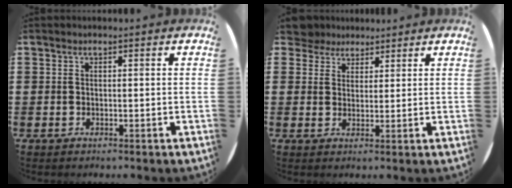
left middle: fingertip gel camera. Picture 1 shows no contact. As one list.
[{"total": 4.2, "force": [3.8, 1.9, 0.2], "torque": [-0.019, 0.001, 0.074]}]